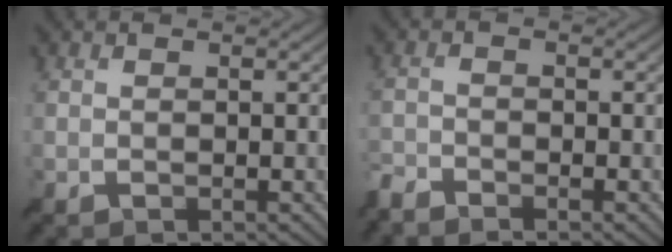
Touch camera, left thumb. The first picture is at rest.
{"total": 2.7, "force": [-2.7, 0.3, 0.4], "torque": [-0.012, -0.009, -0.065]}